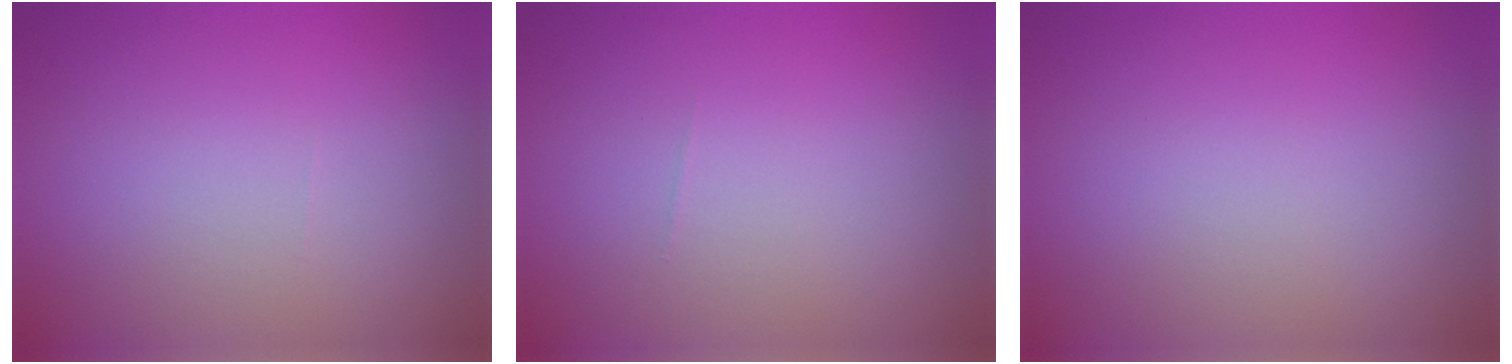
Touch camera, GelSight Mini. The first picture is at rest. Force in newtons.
{"total": 0.0}
{"total": 0.0}